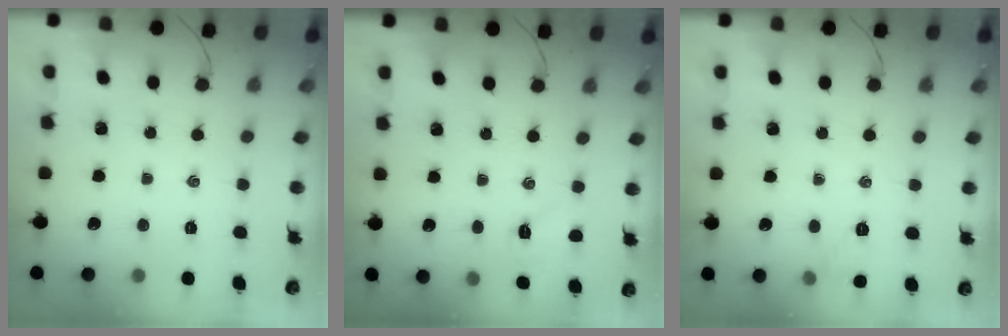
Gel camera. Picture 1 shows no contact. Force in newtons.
{"total": 4.7, "press": 4.5, "slide": 1.2}
{"total": 4.8, "press": 4.6, "slide": 1.3}